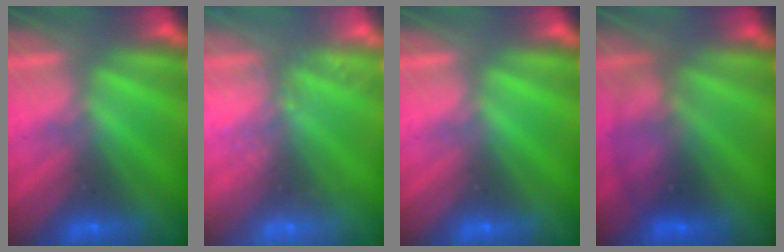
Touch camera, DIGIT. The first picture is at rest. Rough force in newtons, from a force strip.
{"total": 2.4}
{"total": 0.0}
{"total": 2.2}